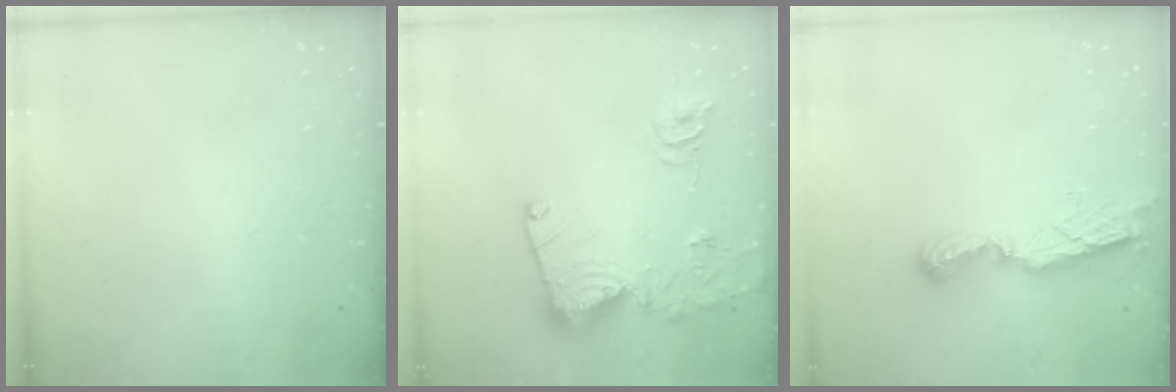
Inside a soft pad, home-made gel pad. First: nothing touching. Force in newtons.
{"total": 18.1, "press": 18.0, "slide": 2.0}
{"total": 7.5, "press": 7.5, "slide": 0.5}